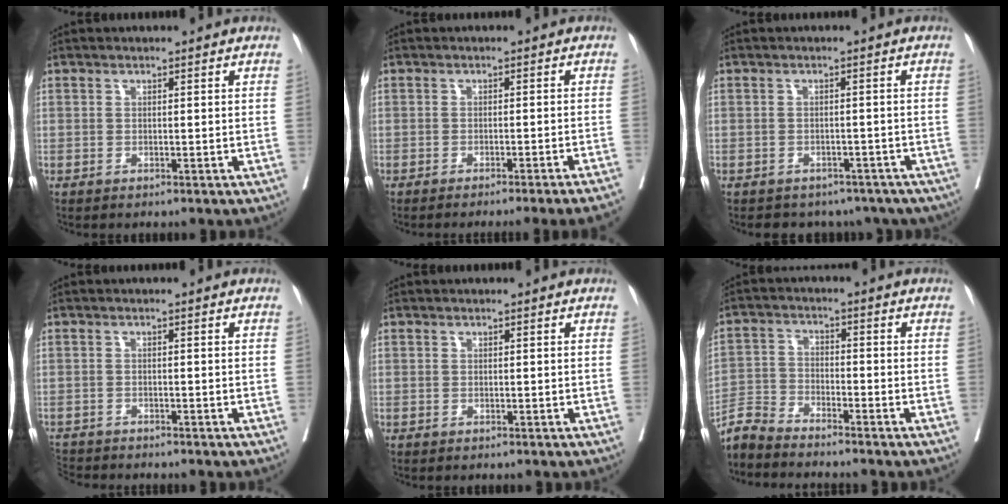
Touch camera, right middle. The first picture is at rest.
{"total": 8.8, "force": [-7.7, -2.1, 3.7], "torque": [-0.018, -0.024, -0.096]}
{"total": 13.0, "force": [-10.4, 6.8, 3.7], "torque": [-0.067, 0.004, -0.107]}
{"total": 3.3, "force": [-3.3, 0.6, -0.3], "torque": [0.000, -0.014, -0.060]}
{"total": 0.0}
{"total": 6.4, "force": [-6.4, -0.4, 0.6], "torque": [-0.014, -0.007, -0.128]}